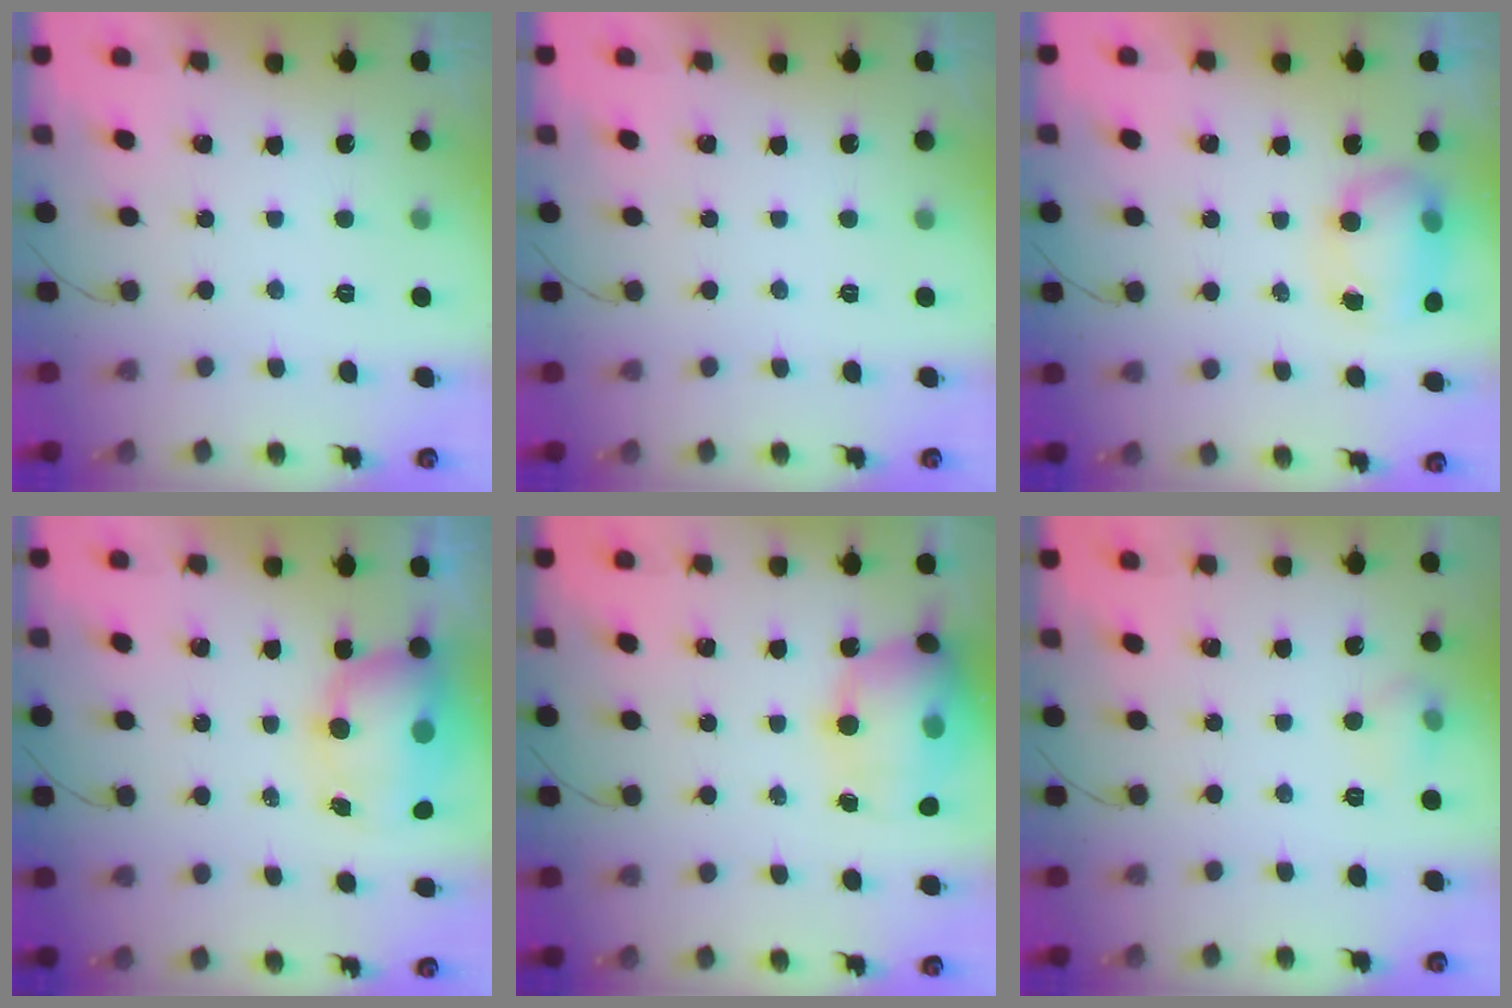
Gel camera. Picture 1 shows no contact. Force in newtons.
{"total": 0.0}
{"total": 8.6, "press": 8.5, "slide": 0.7}
{"total": 8.9, "press": 8.7, "slide": 1.7}
{"total": 17.5, "press": 17.1, "slide": 3.4}
{"total": 5.0, "press": 4.7, "slide": 1.9}